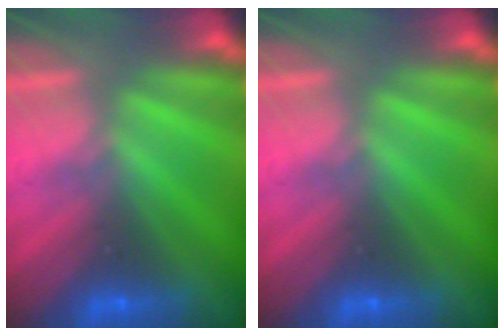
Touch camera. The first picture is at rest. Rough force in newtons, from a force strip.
{"total": 0.0}